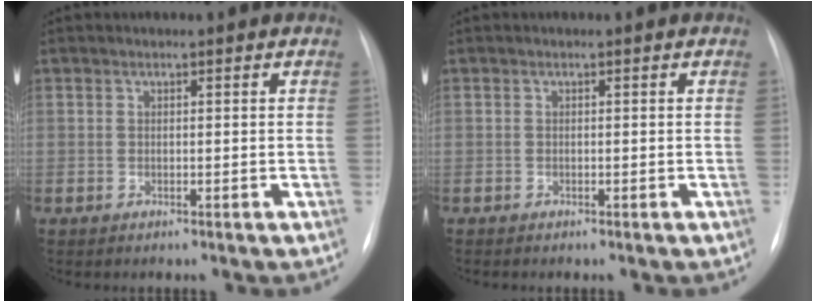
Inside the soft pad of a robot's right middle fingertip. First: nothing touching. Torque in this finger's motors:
{"motor_torque": [0.59, -0.61, 0.04, 0.01]}